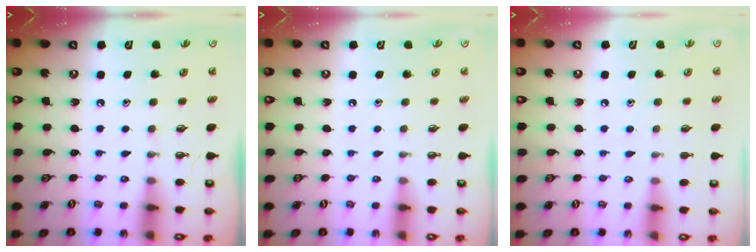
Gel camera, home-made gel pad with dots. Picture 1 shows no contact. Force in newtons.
{"total": 0.0}
{"total": 5.4, "press": 5.4, "slide": 0.6}